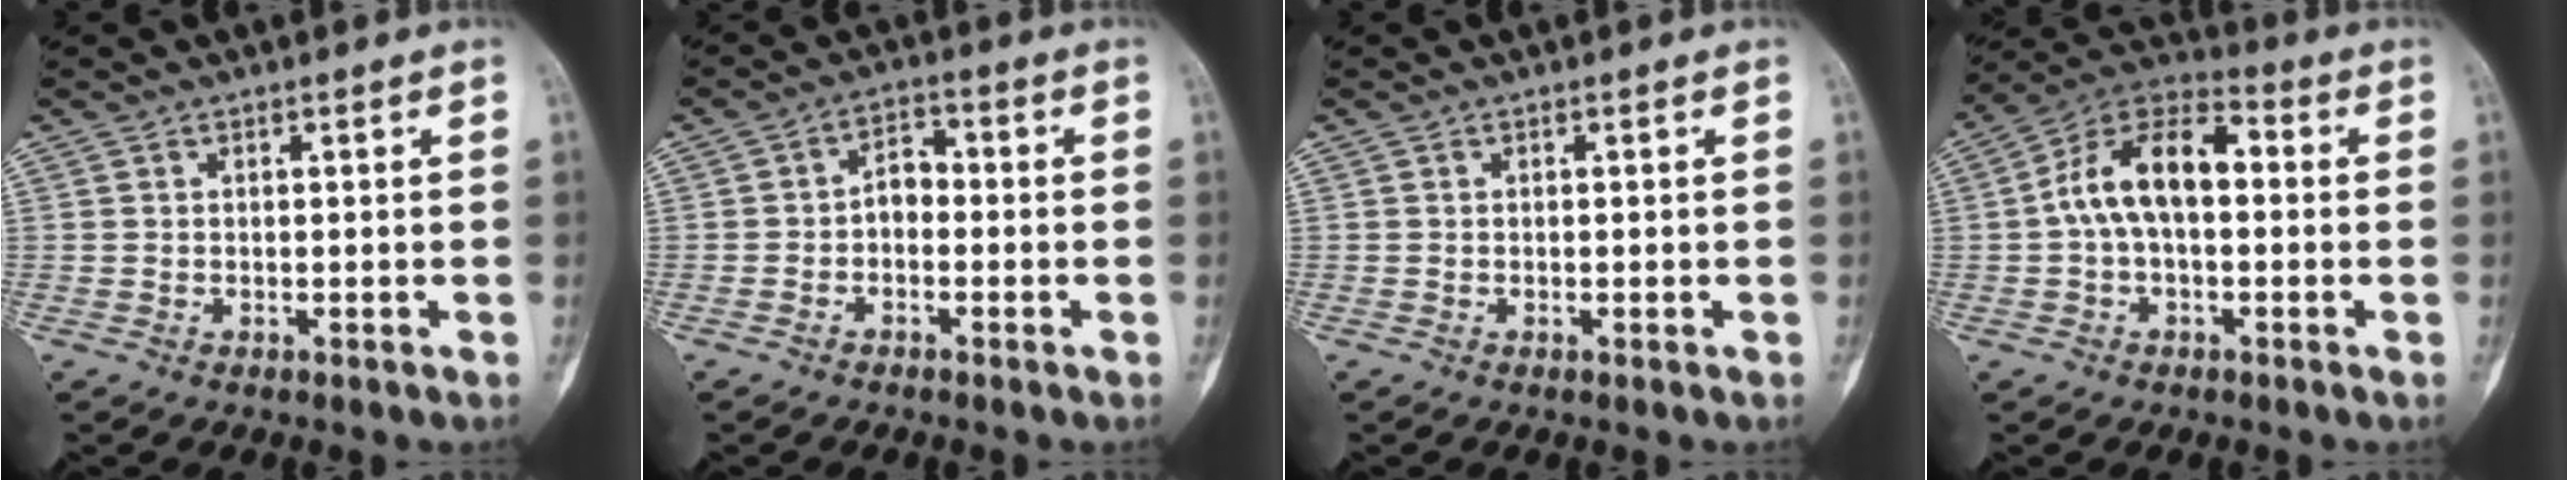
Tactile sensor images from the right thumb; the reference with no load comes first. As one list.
[{"total": 3.8, "force": [-0.8, 2.7, 2.6], "torque": [-0.028, 0.022, -0.025]}, {"total": 0.0}, {"total": 12.9, "force": [0.4, 7.3, 10.6], "torque": [-0.178, 0.043, -0.008]}]